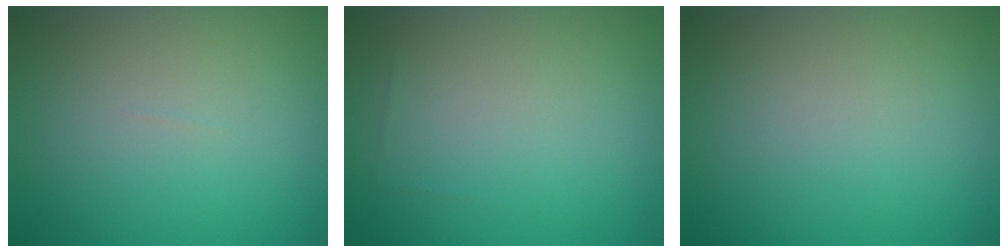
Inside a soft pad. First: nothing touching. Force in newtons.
{"total": 0.0}
{"total": 0.0}